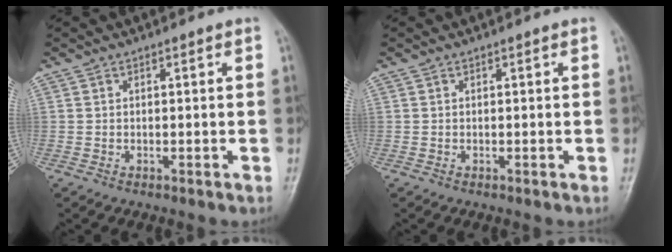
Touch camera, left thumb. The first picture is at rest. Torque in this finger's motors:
{"motor_torque": [0.00, 0.00, -0.03, -0.03, 0.00]}